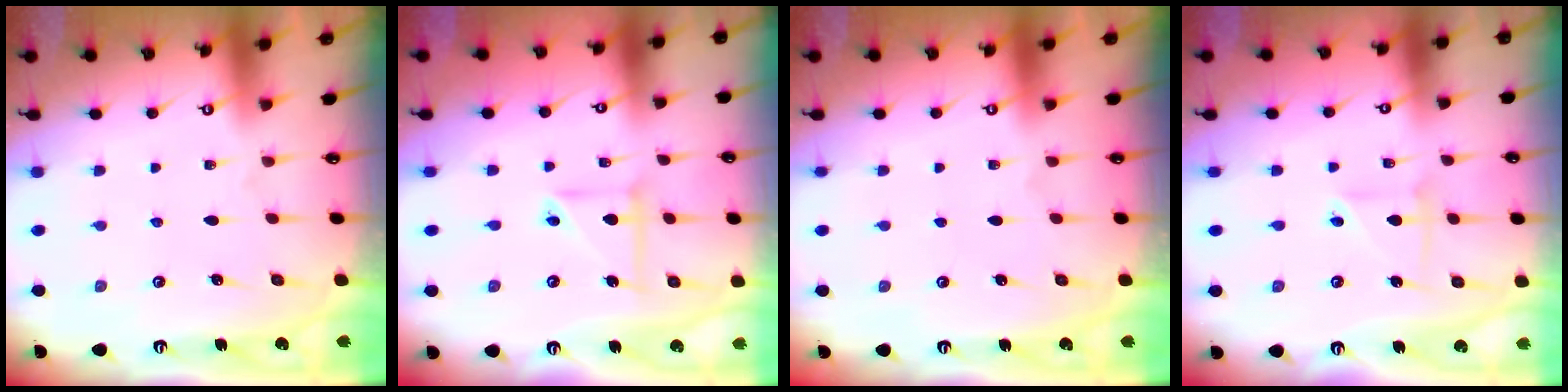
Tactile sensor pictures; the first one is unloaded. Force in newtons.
{"total": 6.3, "press": 6.3, "slide": 0.5}
{"total": 0.0}
{"total": 2.8, "press": 2.7, "slide": 0.9}